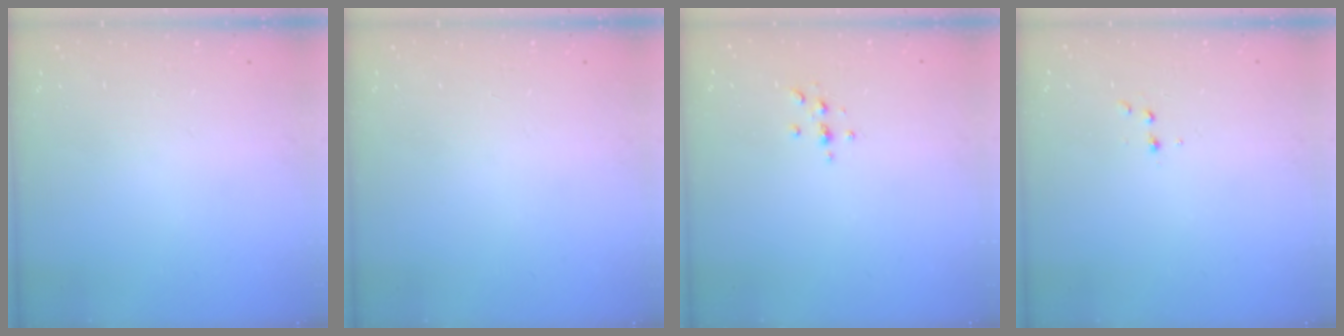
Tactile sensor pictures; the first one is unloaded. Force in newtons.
{"total": 0.0}
{"total": 2.3, "press": 2.3, "slide": 0.2}
{"total": 3.2, "press": 3.1, "slide": 1.0}